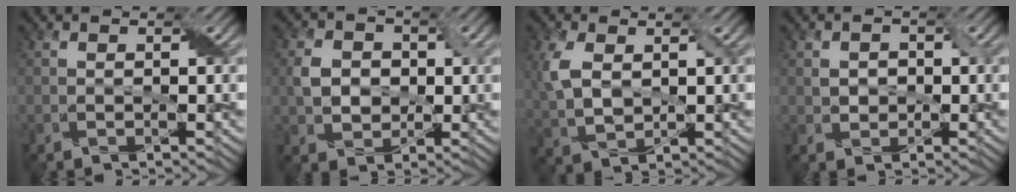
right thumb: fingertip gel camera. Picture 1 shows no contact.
{"total": 4.2, "force": [0.2, 3.7, 2.1], "torque": [-0.048, -0.003, 0.003]}
{"total": 5.9, "force": [1.4, 3.7, 4.3], "torque": [-0.113, 0.002, 0.032]}
{"total": 2.0, "force": [0.0, 1.8, 0.8], "torque": [-0.015, -0.003, 0.002]}